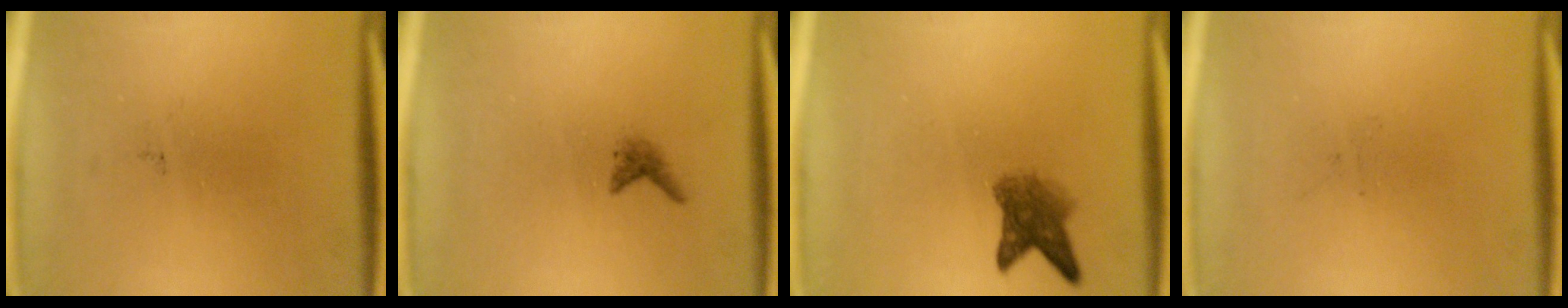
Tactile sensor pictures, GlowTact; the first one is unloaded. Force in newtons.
{"total": 1.0}
{"total": 4.2}
{"total": 0.0}